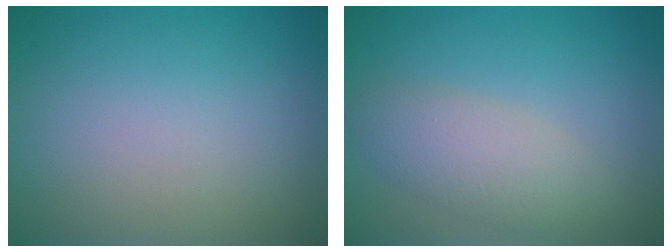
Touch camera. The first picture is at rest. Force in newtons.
{"total": 3.5, "press": 3.5, "slide": 0.2}